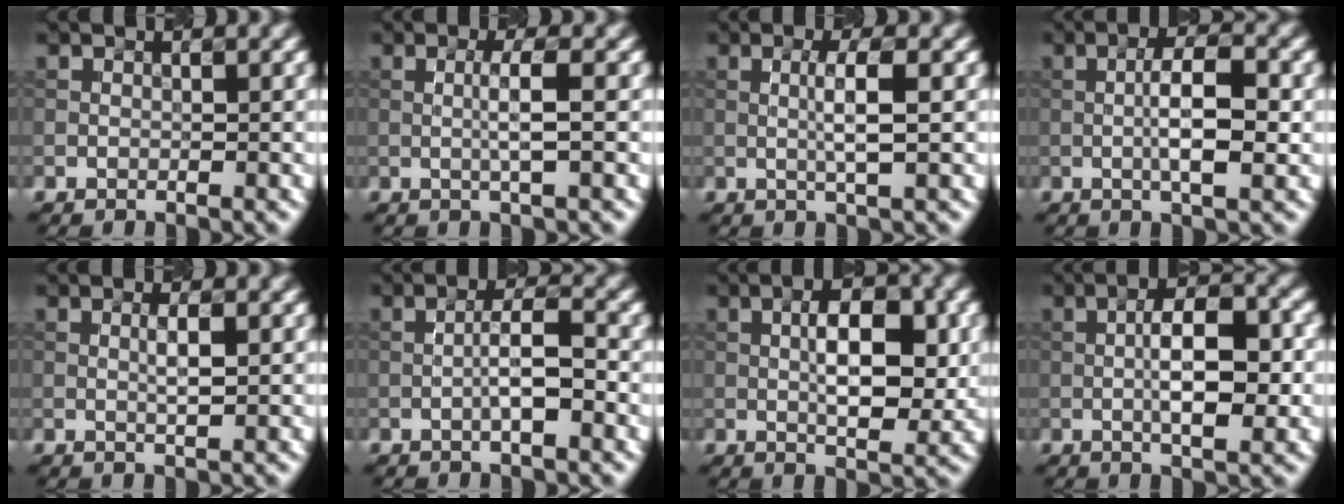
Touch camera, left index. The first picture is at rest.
{"total": 2.3, "force": [0.0, 0.1, 2.3], "torque": [-0.045, 0.002, -0.003]}
{"total": 2.9, "force": [0.2, 0.3, 2.8], "torque": [-0.051, 0.005, 0.000]}
{"total": 5.1, "force": [-0.3, 1.2, 5.0], "torque": [-0.090, 0.006, -0.010]}
{"total": 1.5, "force": [0.2, 0.2, 1.5], "torque": [-0.030, 0.004, 0.002]}
{"total": 3.2, "force": [-0.9, 0.6, 3.0], "torque": [-0.054, 0.010, -0.021]}
{"total": 6.2, "force": [0.5, 2.3, 5.7], "torque": [-0.092, 0.000, 0.007]}
{"total": 6.5, "force": [-0.4, 2.2, 6.1], "torque": [-0.103, 0.007, -0.011]}